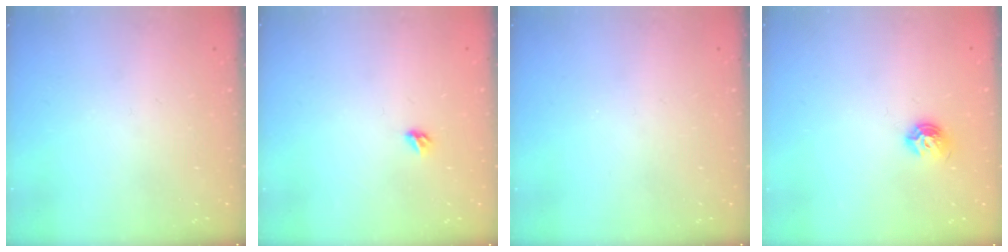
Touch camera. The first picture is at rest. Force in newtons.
{"total": 3.5, "press": 3.4, "slide": 0.7}
{"total": 0.0}
{"total": 7.0, "press": 6.9, "slide": 0.7}